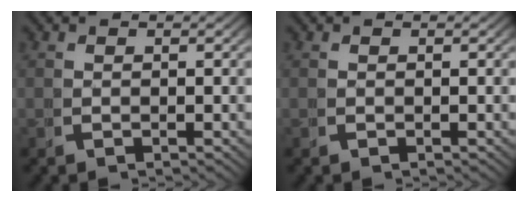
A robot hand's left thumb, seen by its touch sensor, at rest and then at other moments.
{"total": 0.0}